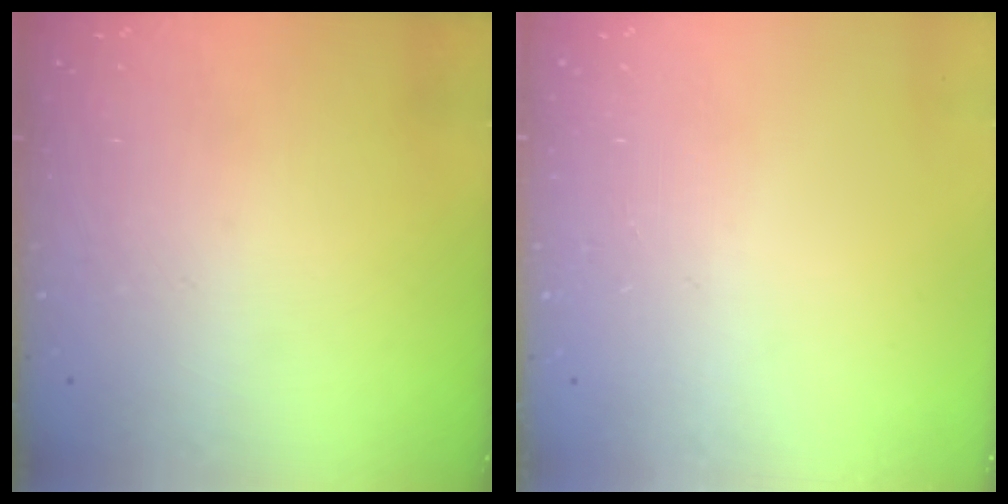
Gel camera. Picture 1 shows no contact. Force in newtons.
{"total": 0.0}